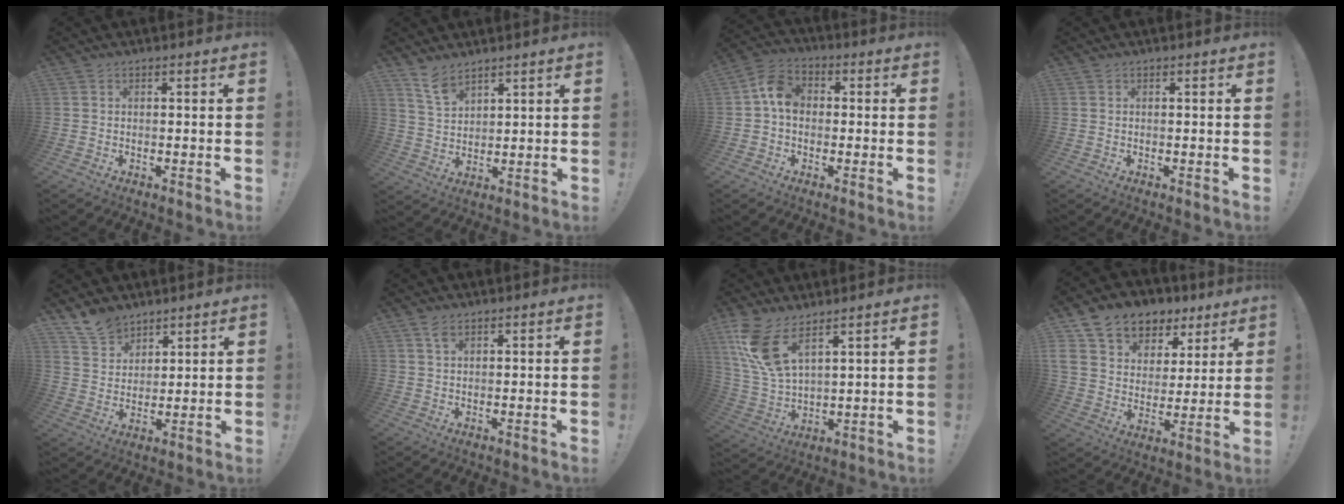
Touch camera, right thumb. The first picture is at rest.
{"total": 7.4, "force": [5.8, 3.6, 2.7], "torque": [-0.049, -0.038, 0.112]}
{"total": 8.4, "force": [0.6, 6.5, 5.3], "torque": [-0.091, 0.015, 0.017]}
{"total": 0.0}
{"total": 10.0, "force": [7.6, 6.4, 1.2], "torque": [-0.022, -0.057, 0.151]}
{"total": 2.3, "force": [1.4, 1.1, 1.5], "torque": [-0.024, -0.004, 0.025]}
{"total": 12.2, "force": [7.3, 4.8, 8.5], "torque": [-0.176, -0.038, 0.138]}
{"total": 11.4, "force": [6.8, 8.3, 3.7], "torque": [-0.059, -0.051, 0.134]}